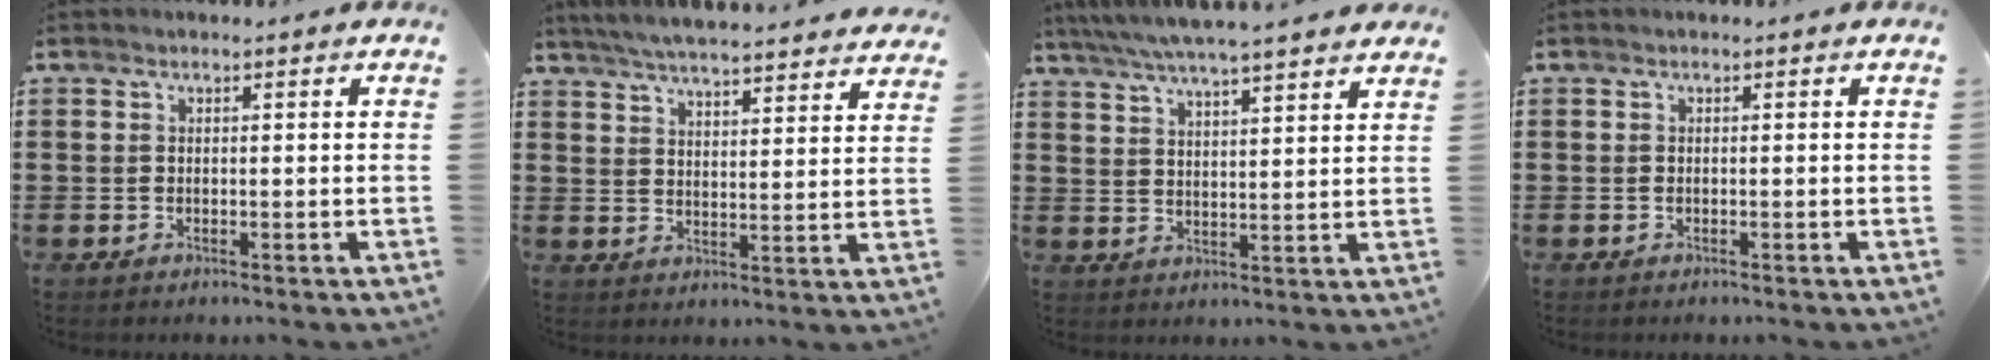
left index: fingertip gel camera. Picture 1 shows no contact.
{"total": 5.6, "force": [5.5, -0.4, 1.2], "torque": [-0.044, -0.031, 0.096]}
{"total": 5.2, "force": [4.9, -0.1, 2.0], "torque": [-0.056, -0.021, 0.084]}
{"total": 0.0}